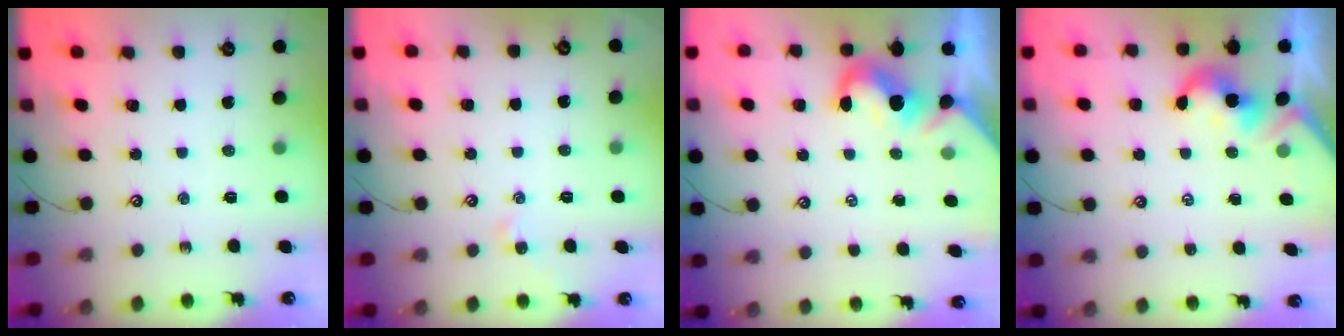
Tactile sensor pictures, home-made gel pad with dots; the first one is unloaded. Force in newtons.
{"total": 0.6, "press": 0.5, "slide": 0.4}
{"total": 1.9, "press": 1.7, "slide": 0.7}
{"total": 1.9, "press": 1.8, "slide": 0.5}